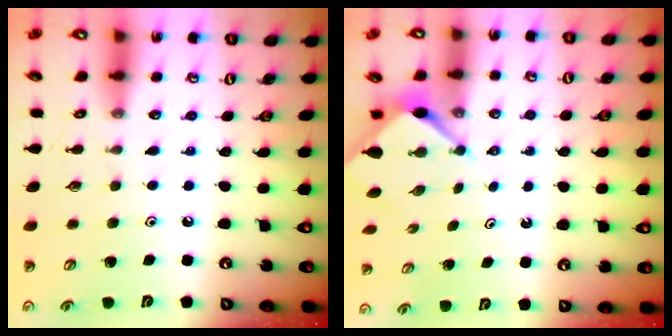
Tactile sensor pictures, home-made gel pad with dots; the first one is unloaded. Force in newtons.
{"total": 2.9, "press": 2.8, "slide": 0.3}